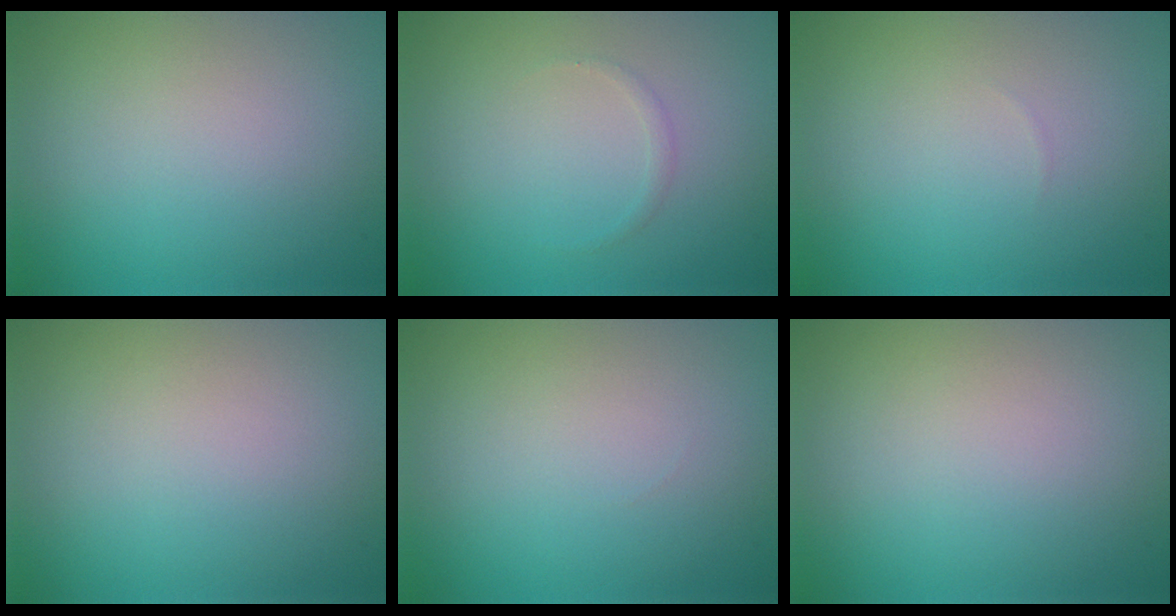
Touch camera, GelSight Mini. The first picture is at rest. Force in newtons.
{"total": 0.5, "press": 0.5, "slide": 0.0}
{"total": 0.0}
{"total": 0.0}
{"total": 0.0}
{"total": 0.0}